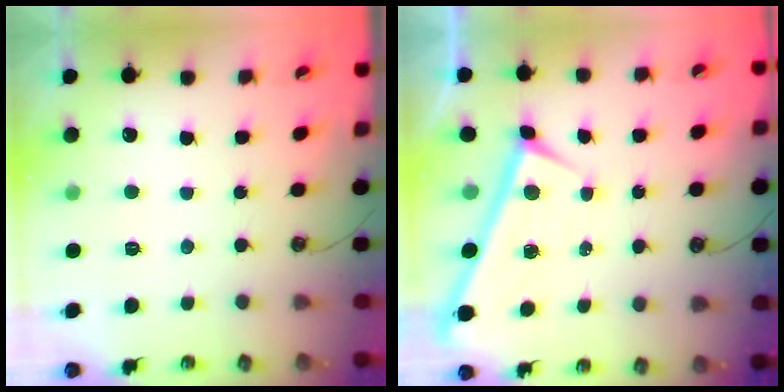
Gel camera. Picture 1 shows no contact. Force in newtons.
{"total": 0.0}